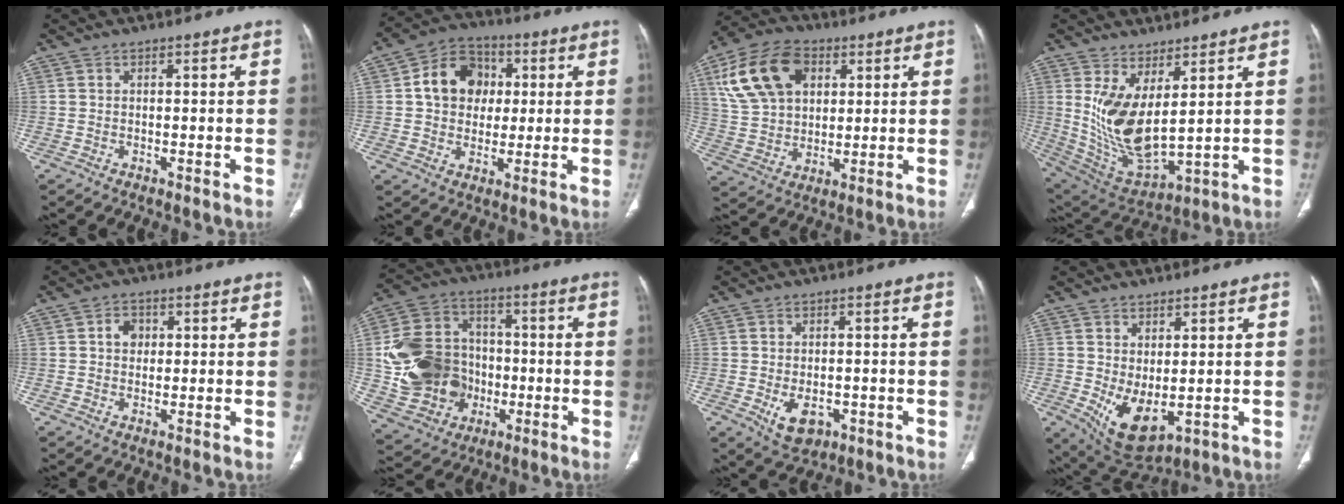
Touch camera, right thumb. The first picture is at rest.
{"total": 11.7, "force": [1.9, 9.6, 6.4], "torque": [-0.072, 0.013, 0.024]}
{"total": 17.0, "force": [6.2, 11.5, 10.8], "torque": [-0.193, 0.002, 0.117]}
{"total": 13.5, "force": [3.9, 5.7, 11.6], "torque": [-0.227, -0.037, 0.102]}
{"total": 3.0, "force": [0.6, 2.5, 1.6], "torque": [-0.010, 0.004, 0.007]}
{"total": 19.8, "force": [-2.3, 16.5, 10.8], "torque": [-0.182, 0.028, -0.026]}
{"total": 5.9, "force": [-2.0, 3.8, 4.1], "torque": [-0.057, 0.002, -0.017]}
{"total": 8.7, "force": [-0.8, 4.7, 7.3], "torque": [-0.118, -0.013, 0.014]}